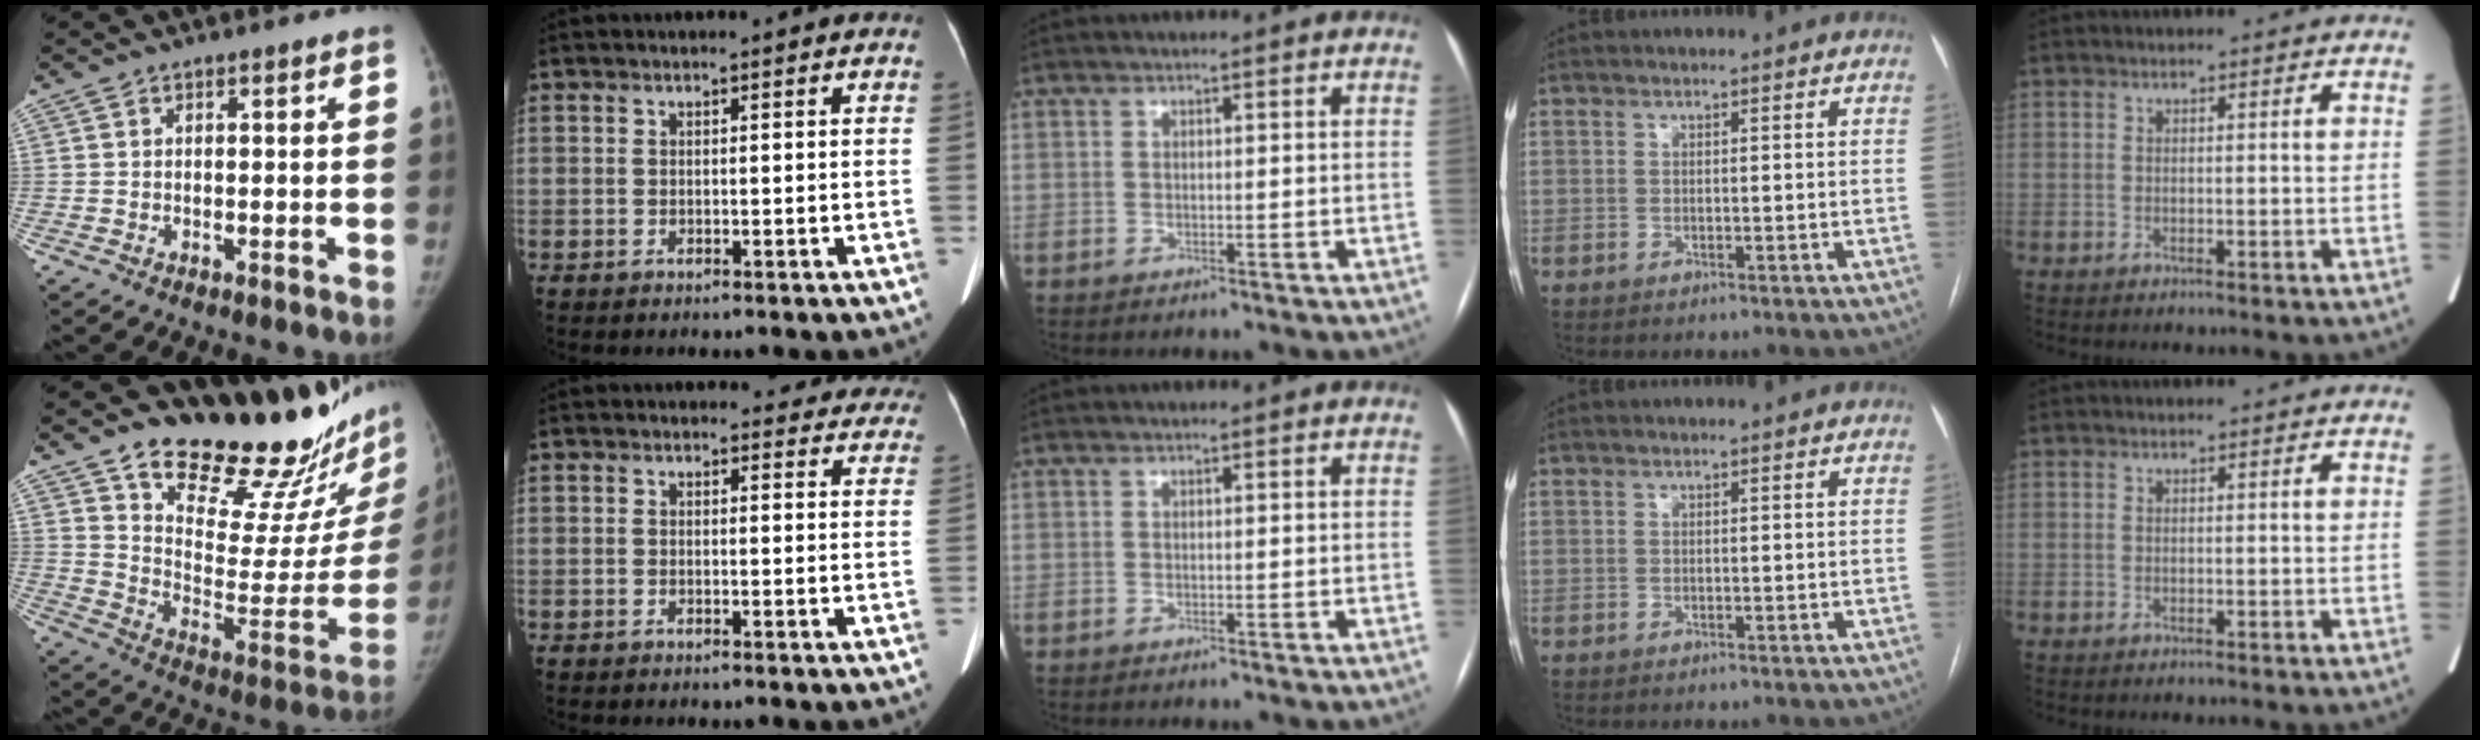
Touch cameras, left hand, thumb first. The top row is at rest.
{"thumb": {"total": 25.4, "force": [20.8, 7.9, 12.2], "torque": [-0.130, -0.156, 0.301]}, "index": {"total": 8.4, "force": [7.7, 3.4, 0.2], "torque": [0.043, -0.010, 0.049]}}